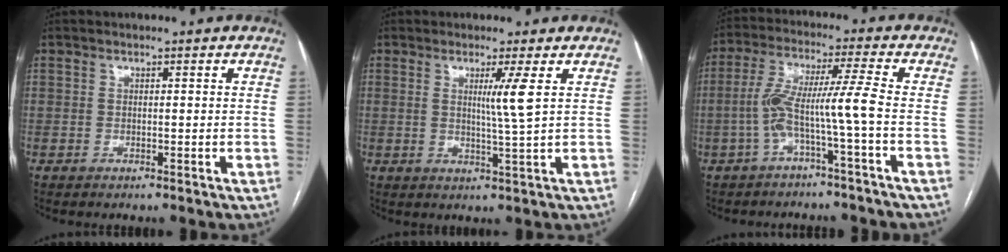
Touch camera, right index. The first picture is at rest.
{"total": 4.2, "force": [1.3, -1.3, 3.7], "torque": [-0.068, -0.014, 0.024]}
{"total": 7.8, "force": [-2.5, -1.4, 7.2], "torque": [-0.152, 0.030, -0.047]}